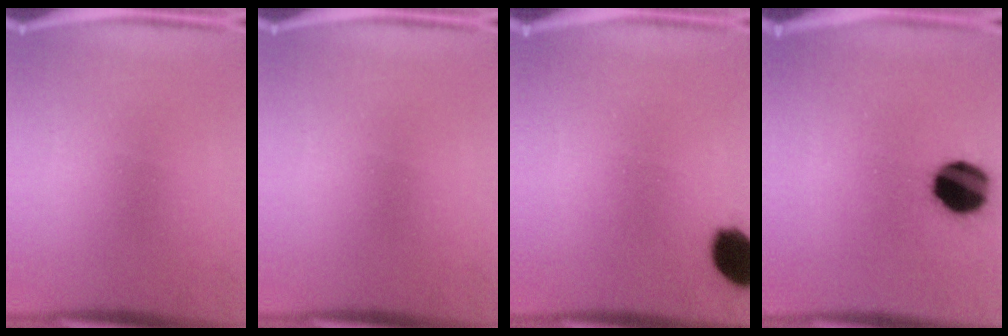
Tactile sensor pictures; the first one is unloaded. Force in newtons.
{"total": 0.0}
{"total": 8.7}
{"total": 15.7}